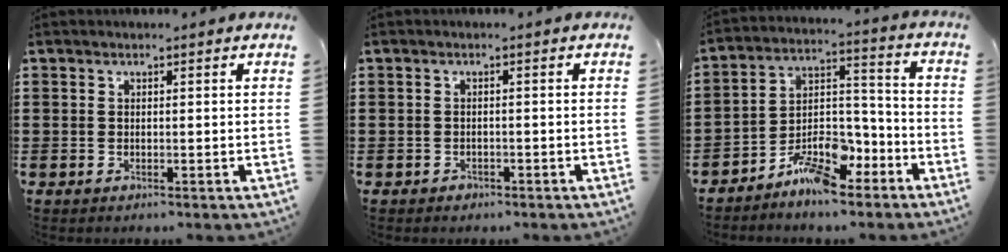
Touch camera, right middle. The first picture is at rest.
{"total": 0.7, "force": [-0.6, 0.4, 0.1], "torque": [-0.004, 0.000, -0.014]}
{"total": 8.9, "force": [-7.2, 3.5, 3.9], "torque": [-0.071, 0.024, -0.137]}